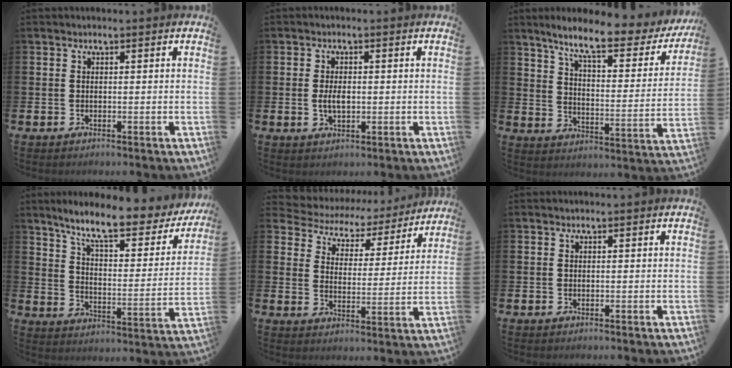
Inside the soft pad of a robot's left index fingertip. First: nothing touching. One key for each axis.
{"total": 2.9, "fx": 0.0, "fy": 1.6, "fz": 2.4, "tx": -0.037, "ty": 0.001, "tz": -0.004}
{"total": 8.1, "fx": 6.5, "fy": 1.7, "fz": 4.5, "tx": -0.108, "ty": -0.042, "tz": 0.101}
{"total": 8.9, "fx": 7.3, "fy": 1.8, "fz": 4.7, "tx": -0.114, "ty": -0.048, "tz": 0.116}
{"total": 4.8, "fx": 4.0, "fy": 2.6, "fz": 0.4, "tx": -0.034, "ty": -0.038, "tz": 0.062}
{"total": 0.0}